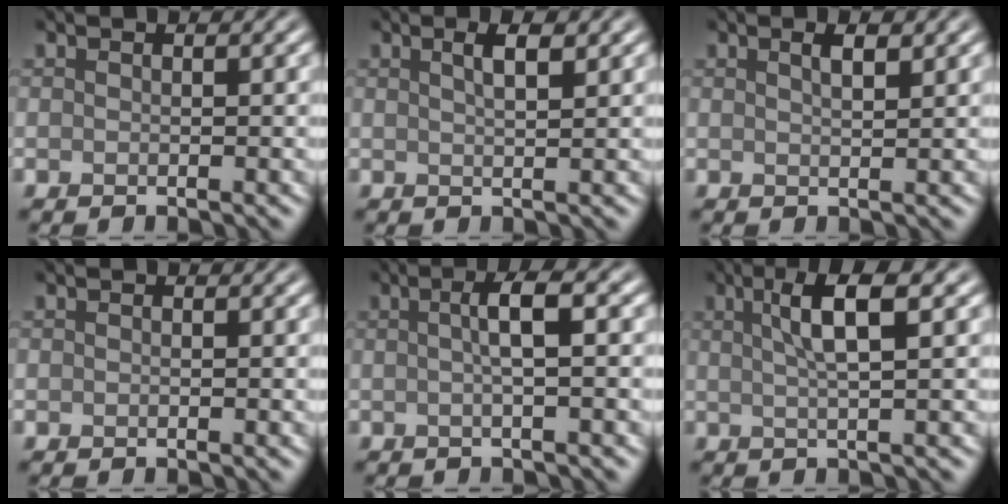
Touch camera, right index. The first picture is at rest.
{"total": 2.1, "force": [1.1, 0.6, 1.7], "torque": [-0.019, 0.006, 0.014]}
{"total": 1.6, "force": [0.9, 0.4, 1.2], "torque": [-0.016, 0.004, 0.014]}
{"total": 0.0}
{"total": 3.0, "force": [0.3, 0.5, 3.0], "torque": [-0.047, 0.009, 0.000]}
{"total": 4.5, "force": [1.5, 0.9, 4.1], "torque": [-0.062, 0.008, 0.022]}